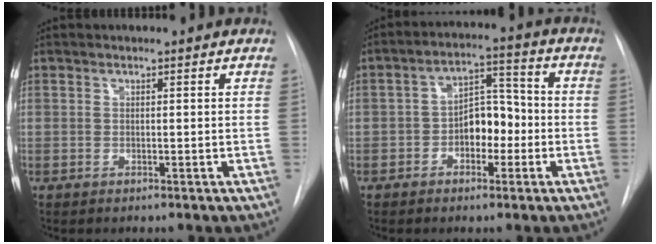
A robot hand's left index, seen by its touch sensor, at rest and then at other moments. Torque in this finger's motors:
{"motor_torque": [0.52, -0.43, 0.16, 0.06]}